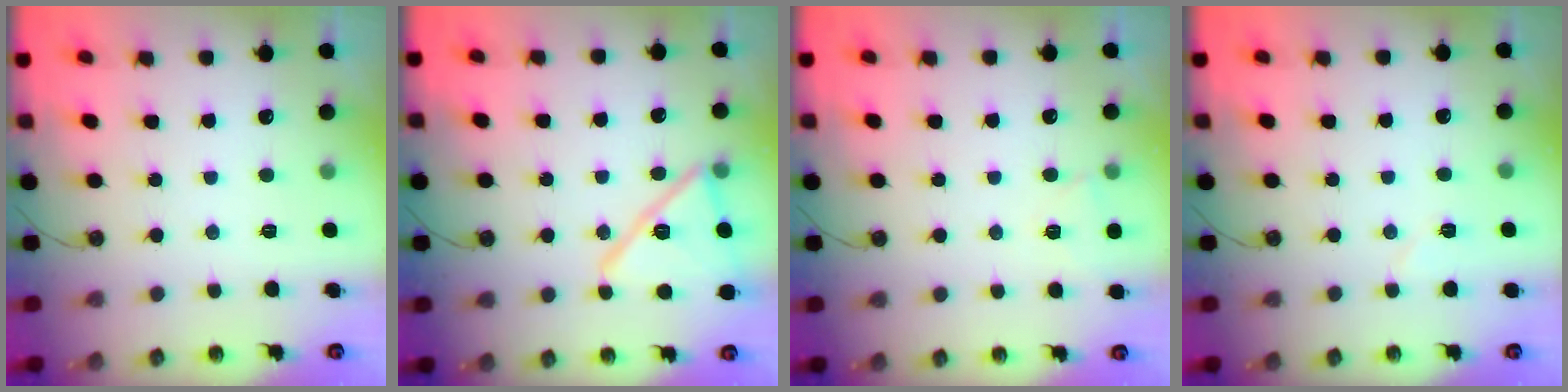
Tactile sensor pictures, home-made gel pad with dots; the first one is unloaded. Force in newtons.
{"total": 15.6, "press": 15.6, "slide": 1.0}
{"total": 3.7, "press": 3.7, "slide": 0.4}
{"total": 5.3, "press": 4.4, "slide": 2.8}